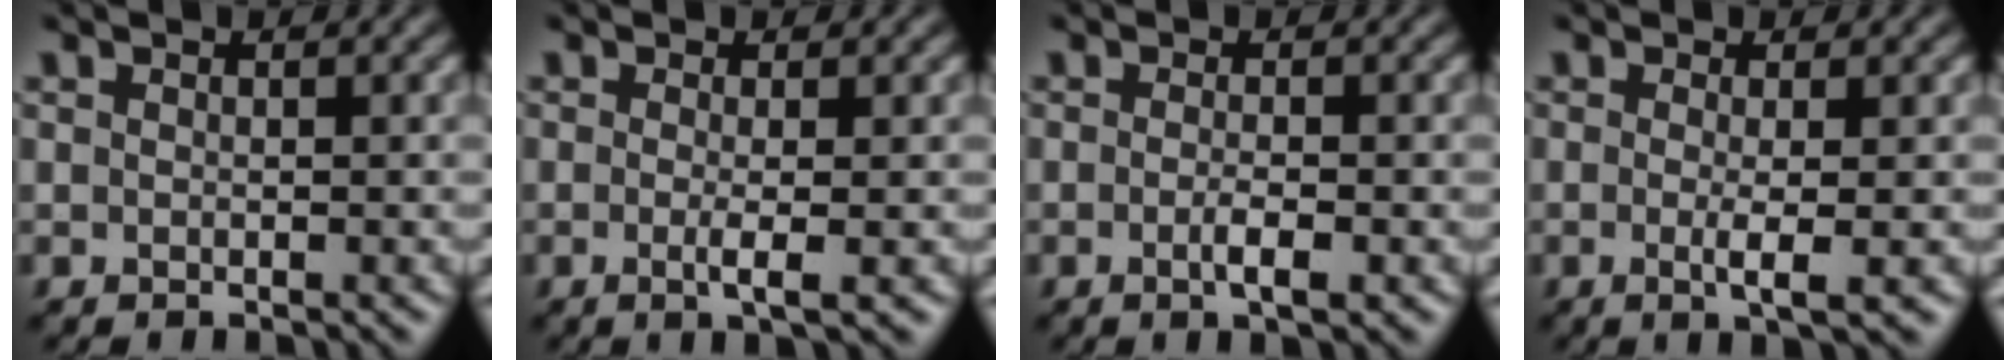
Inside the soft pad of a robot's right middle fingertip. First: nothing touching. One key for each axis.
{"total": 1.8, "fx": -0.4, "fy": 0.2, "fz": 1.8, "tx": -0.033, "ty": -0.006, "tz": -0.008}
{"total": 1.8, "fx": -0.6, "fy": 0.4, "fz": 1.6, "tx": -0.027, "ty": -0.002, "tz": -0.012}
{"total": 2.2, "fx": -0.4, "fy": 0.2, "fz": 2.2, "tx": -0.040, "ty": -0.007, "tz": -0.007}